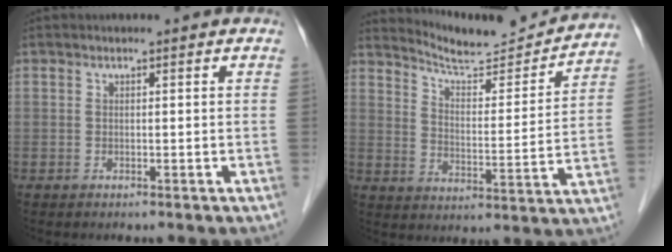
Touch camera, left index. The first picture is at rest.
{"total": 14.2, "force": [14.0, 0.3, 2.3], "torque": [-0.043, -0.026, 0.199]}